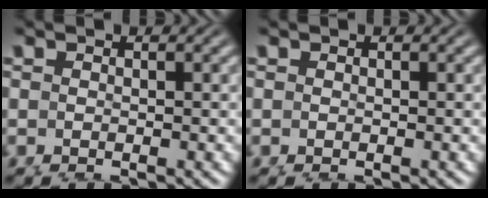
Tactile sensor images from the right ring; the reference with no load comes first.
{"total": 0.0}